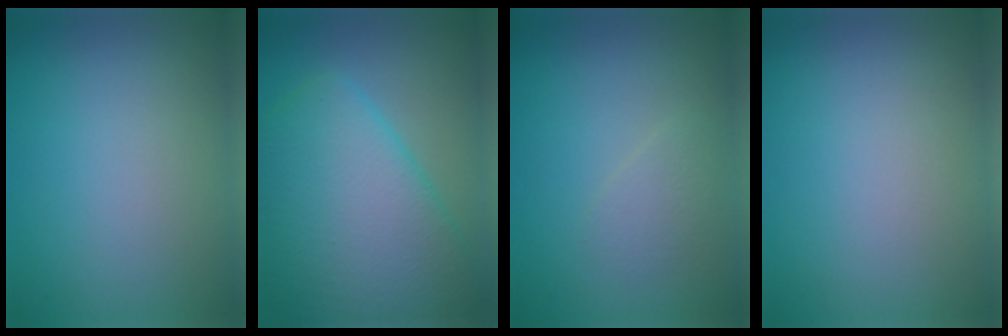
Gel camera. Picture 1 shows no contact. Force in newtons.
{"total": 10.4, "press": 10.4, "slide": 0.3}
{"total": 1.4, "press": 1.4, "slide": 0.0}
{"total": 0.0}